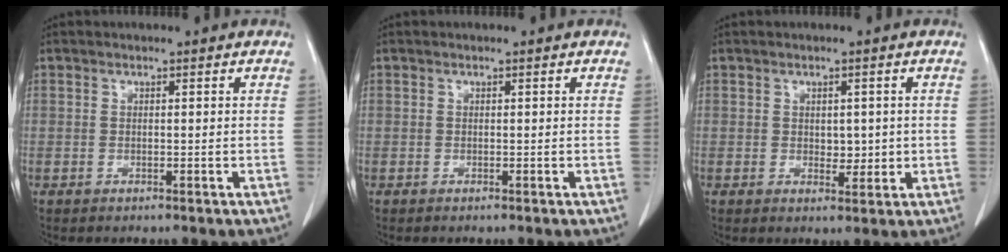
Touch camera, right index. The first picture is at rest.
{"total": 0.0}
{"total": 2.8, "force": [0.2, 1.7, 2.2], "torque": [-0.027, -0.003, 0.009]}